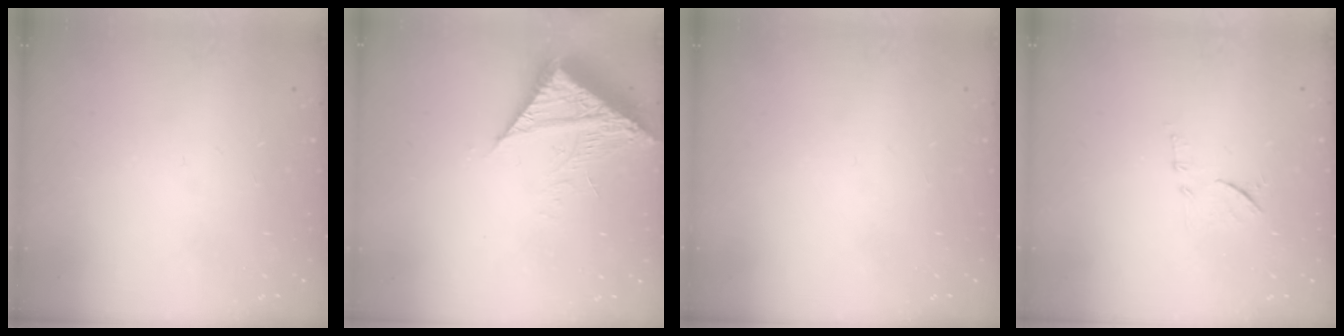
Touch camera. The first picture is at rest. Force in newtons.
{"total": 9.4, "press": 9.4, "slide": 1.0}
{"total": 0.0}
{"total": 8.7, "press": 8.7, "slide": 0.3}